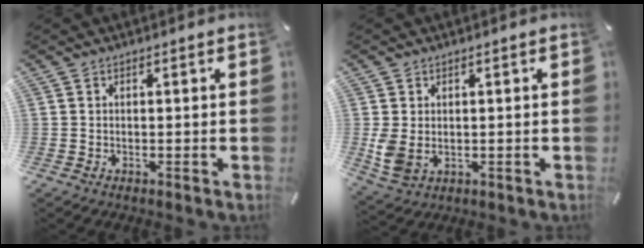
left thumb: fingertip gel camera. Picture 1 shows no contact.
{"total": 5.2, "force": [0.2, 4.1, 3.1], "torque": [-0.079, -0.008, 0.004]}